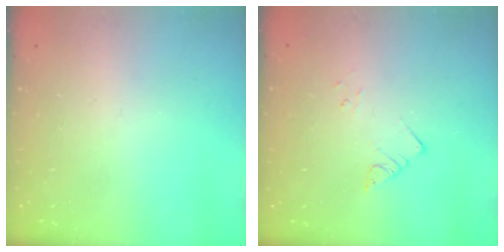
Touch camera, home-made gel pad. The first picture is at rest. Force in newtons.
{"total": 2.9, "press": 2.9, "slide": 0.4}